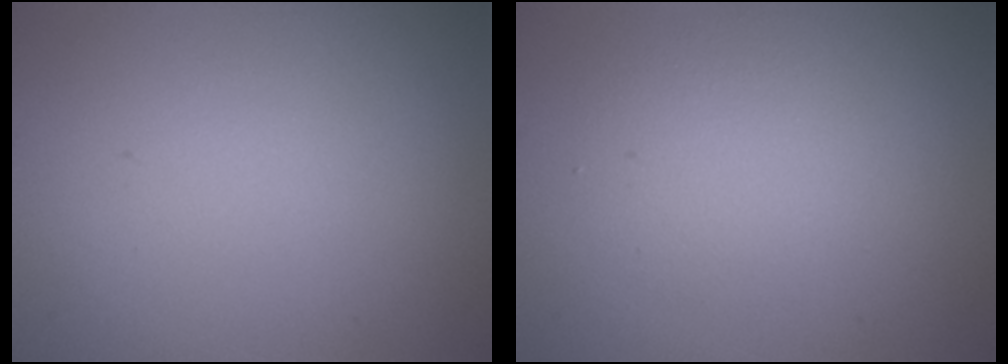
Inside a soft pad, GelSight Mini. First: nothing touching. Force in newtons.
{"total": 2.8, "press": 2.8, "slide": 0.2}